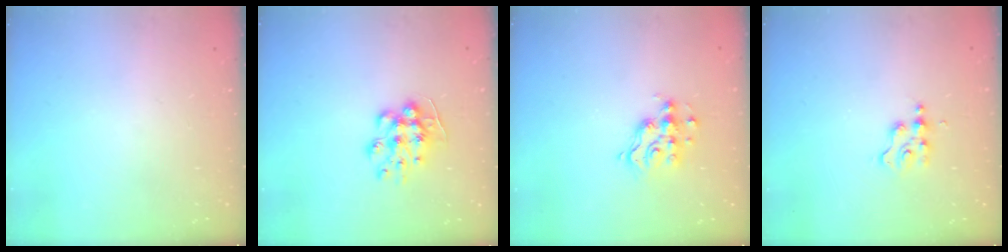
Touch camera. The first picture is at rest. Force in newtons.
{"total": 9.0, "press": 9.0, "slide": 0.5}
{"total": 8.8, "press": 8.8, "slide": 0.7}
{"total": 2.9, "press": 2.9, "slide": 0.4}